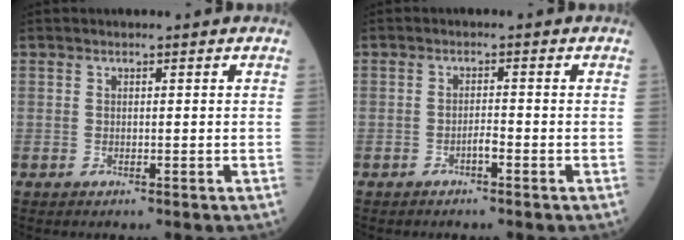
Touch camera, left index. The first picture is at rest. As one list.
[{"total": 1.6, "force": [-1.3, 0.1, 0.9], "torque": [-0.015, -0.002, -0.023]}]